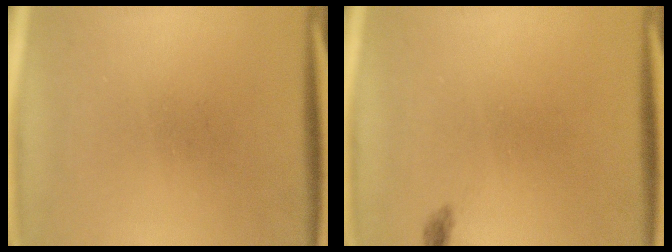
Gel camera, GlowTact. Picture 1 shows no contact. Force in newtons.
{"total": 0.7}